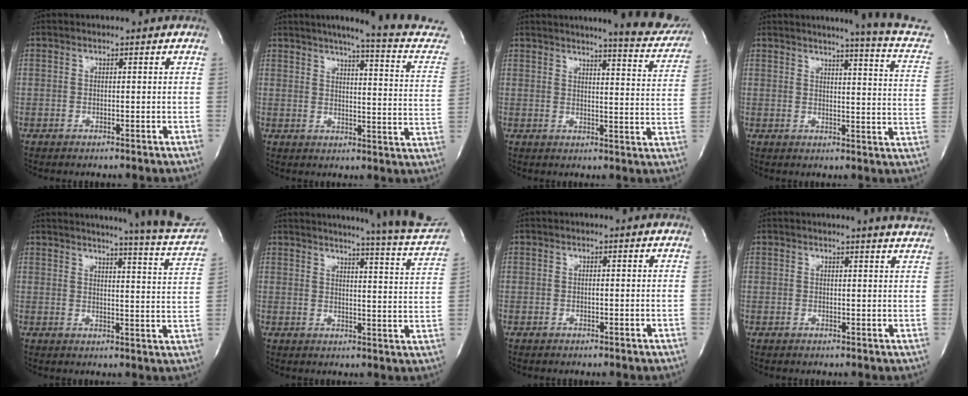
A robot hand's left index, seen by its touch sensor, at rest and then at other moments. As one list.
[{"total": 17.7, "force": [15.6, 0.0, 8.4], "torque": [-0.111, -0.062, 0.171]}, {"total": 13.1, "force": [11.9, 0.9, 5.4], "torque": [-0.059, -0.053, 0.122]}, {"total": 13.3, "force": [11.6, -0.9, 6.3], "torque": [-0.085, -0.076, 0.108]}, {"total": 19.1, "force": [17.9, -0.5, 6.5], "torque": [-0.089, -0.103, 0.192]}, {"total": 20.2, "force": [18.9, -0.7, 6.9], "torque": [-0.097, -0.108, 0.207]}, {"total": 0.0}, {"total": 4.7, "force": [4.5, -0.6, 1.3], "torque": [-0.018, -0.019, 0.027]}]